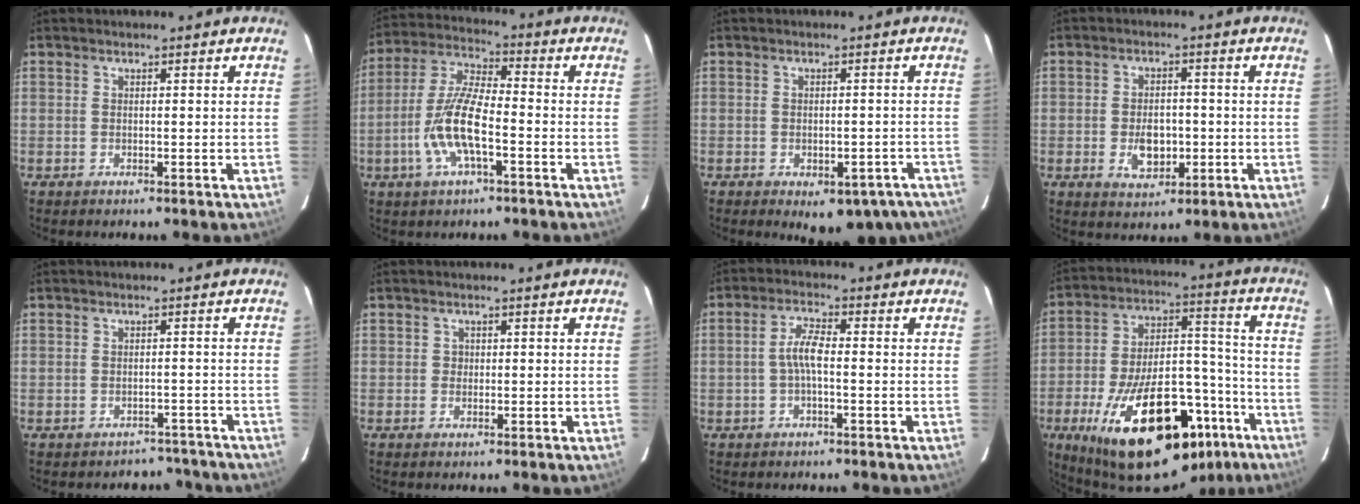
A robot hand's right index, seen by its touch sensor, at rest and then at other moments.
{"total": 11.6, "force": [-3.8, 3.4, 10.5], "torque": [-0.222, 0.002, -0.074]}
{"total": 11.6, "force": [-8.1, 6.2, 5.5], "torque": [-0.073, 0.009, -0.080]}
{"total": 6.2, "force": [-1.4, 4.2, 4.4], "torque": [-0.081, 0.002, -0.014]}
{"total": 7.5, "force": [-6.6, 3.5, 0.9], "torque": [-0.009, 0.026, -0.067]}
{"total": 1.0, "force": [-0.1, 1.0, 0.0], "torque": [0.004, 0.002, -0.002]}
{"total": 3.9, "force": [-0.8, 0.9, 3.7], "torque": [-0.078, 0.011, -0.017]}
{"total": 30.7, "force": [-18.1, 13.4, 20.8], "torque": [-0.351, 0.013, -0.253]}